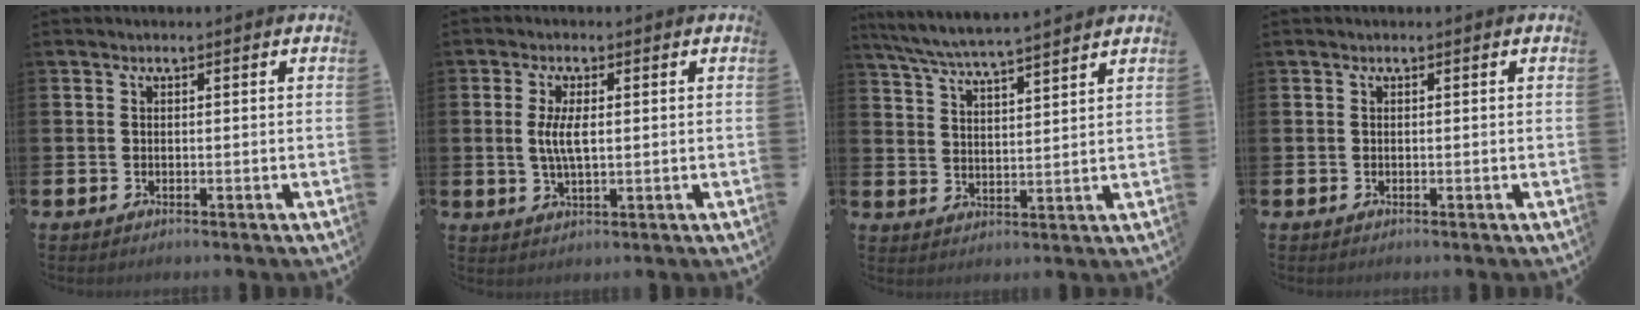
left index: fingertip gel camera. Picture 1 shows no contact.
{"total": 4.1, "force": [0.7, 1.5, 3.8], "torque": [-0.070, 0.004, 0.008]}
{"total": 6.3, "force": [6.1, 0.0, 1.8], "torque": [-0.055, -0.034, 0.107]}
{"total": 0.0}